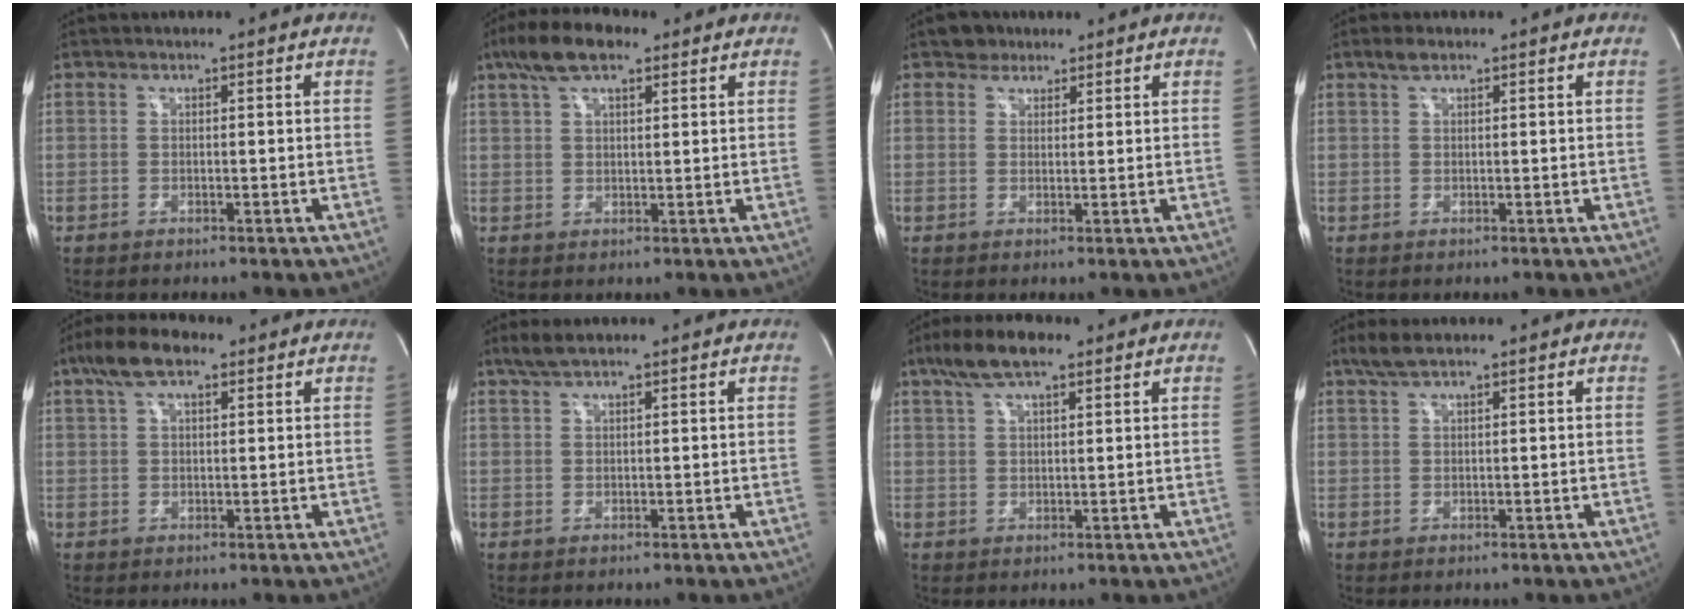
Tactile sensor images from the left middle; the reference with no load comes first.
{"total": 7.7, "force": [4.9, 2.7, 5.3], "torque": [-0.107, 0.026, 0.087]}
{"total": 2.5, "force": [1.8, 1.7, 0.0], "torque": [0.001, 0.009, 0.025]}
{"total": 1.4, "force": [1.0, 0.5, 0.9], "torque": [-0.021, 0.009, 0.021]}
{"total": 6.8, "force": [4.1, 2.5, 4.8], "torque": [-0.098, 0.027, 0.074]}
{"total": 2.6, "force": [2.0, 0.2, 1.6], "torque": [-0.039, 0.010, 0.042]}
{"total": 7.1, "force": [4.8, 1.9, 4.9], "torque": [-0.104, 0.023, 0.087]}
{"total": 3.0, "force": [2.3, 0.4, 1.9], "torque": [-0.048, 0.011, 0.049]}